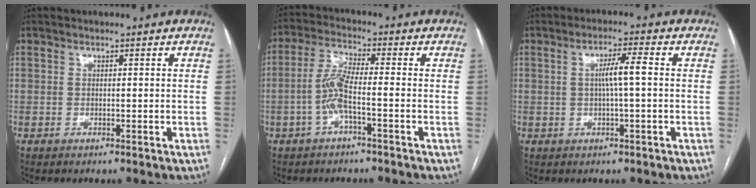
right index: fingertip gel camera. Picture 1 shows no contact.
{"total": 5.8, "force": [-1.9, 0.5, 5.4], "torque": [-0.120, 0.012, -0.039]}
{"total": 4.2, "force": [0.2, -0.1, 4.2], "torque": [-0.076, 0.007, 0.004]}